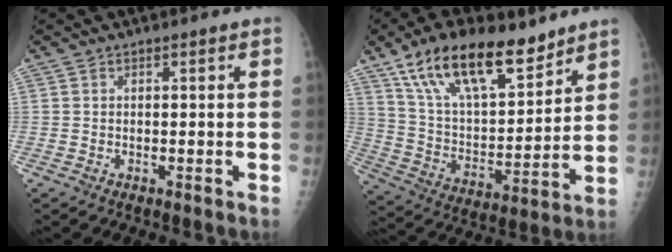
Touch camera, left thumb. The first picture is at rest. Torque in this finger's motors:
{"motor_torque": [1.02, 1.04, 1.44, -1.33, 0.37]}